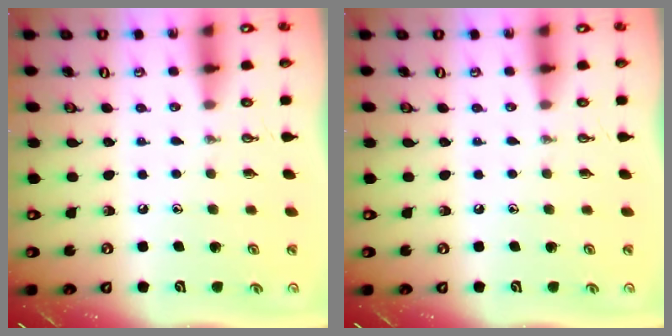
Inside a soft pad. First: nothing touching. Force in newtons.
{"total": 0.0}